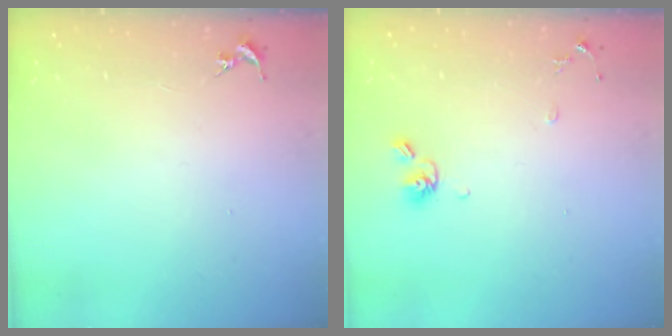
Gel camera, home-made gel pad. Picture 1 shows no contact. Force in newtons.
{"total": 7.9, "press": 7.6, "slide": 2.0}